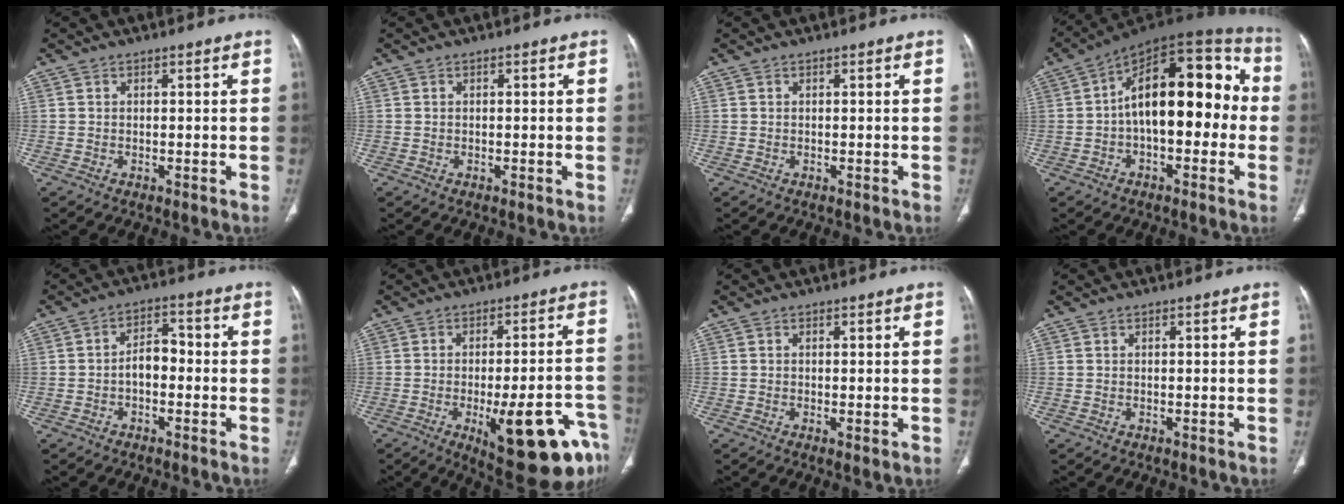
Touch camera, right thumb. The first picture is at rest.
{"total": 0.0}
{"total": 0.0}
{"total": 20.5, "force": [-0.3, 10.7, 17.6], "torque": [-0.230, 0.055, -0.016]}
{"total": 4.9, "force": [-1.2, 3.0, 3.7], "torque": [-0.045, 0.027, -0.030]}
{"total": 20.1, "force": [-9.1, 5.7, 16.9], "torque": [-0.154, 0.031, -0.109]}
{"total": 1.3, "force": [-0.4, 0.2, 1.2], "torque": [-0.022, -0.006, -0.005]}
{"total": 0.0}